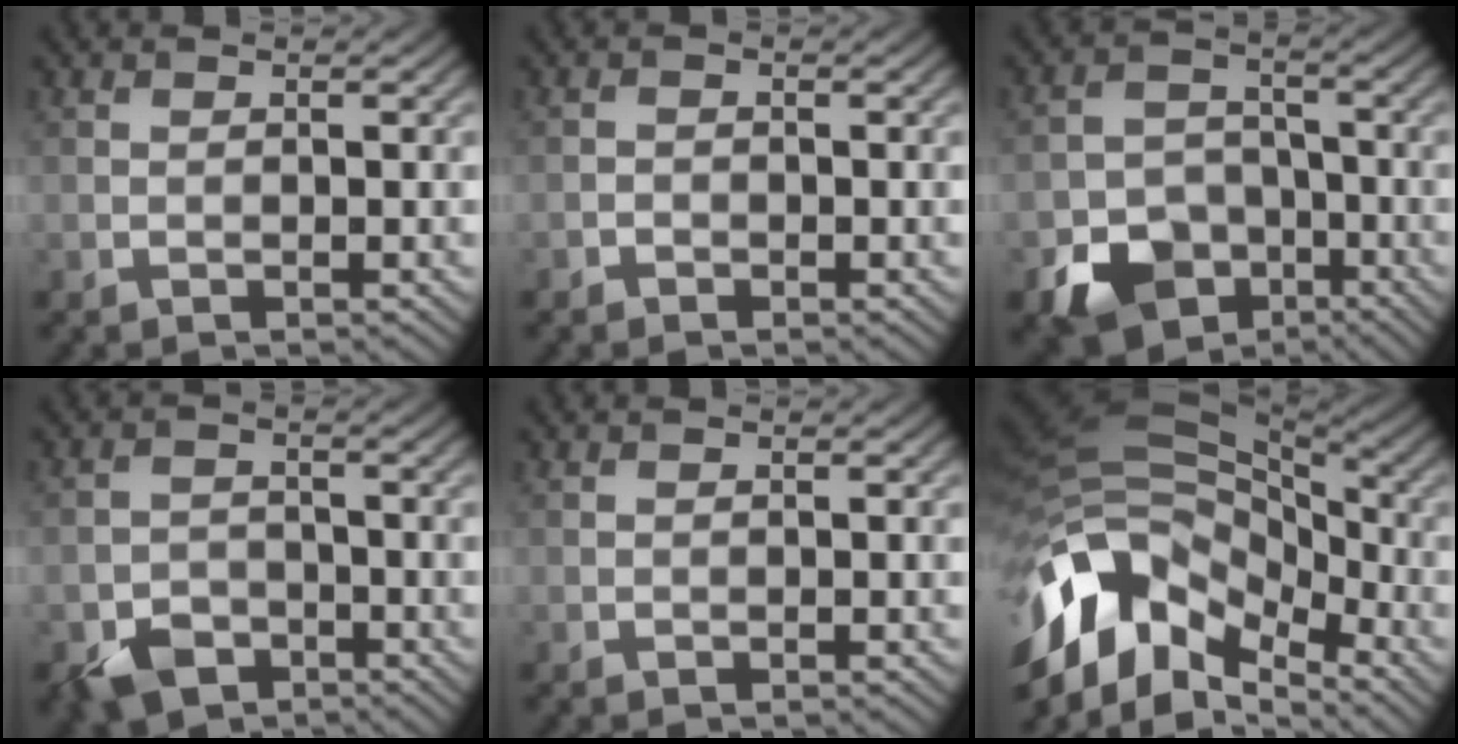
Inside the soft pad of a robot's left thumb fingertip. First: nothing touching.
{"total": 0.8, "force": [-0.6, 0.4, 0.1], "torque": [-0.001, -0.001, -0.013]}
{"total": 9.6, "force": [-5.7, 6.6, 4.1], "torque": [-0.081, -0.022, -0.106]}
{"total": 4.7, "force": [-3.1, 2.9, 1.8], "torque": [-0.037, -0.009, -0.063]}
{"total": 0.0}
{"total": 13.9, "force": [-6.0, 8.6, 9.2], "torque": [-0.208, -0.004, -0.114]}